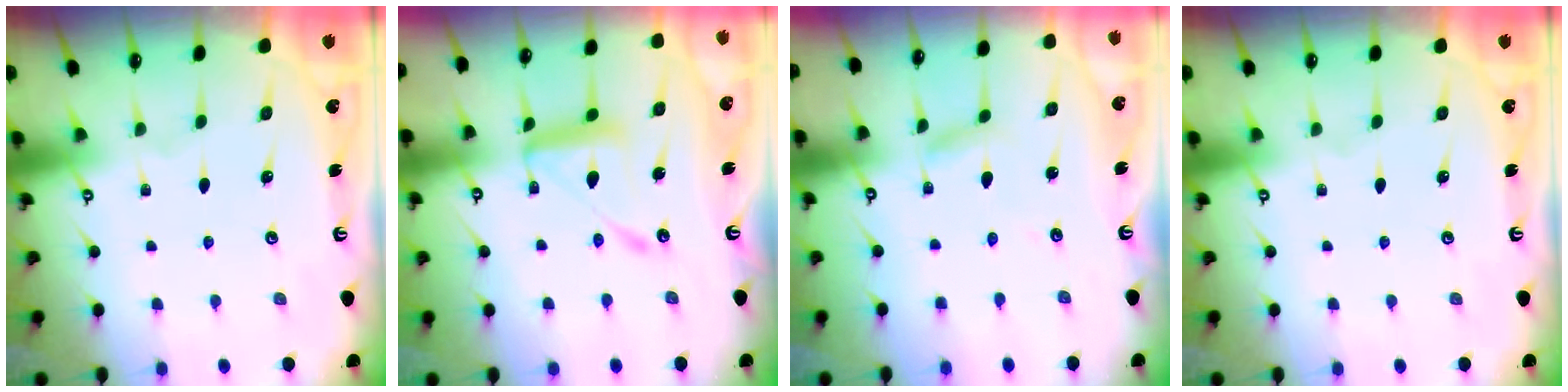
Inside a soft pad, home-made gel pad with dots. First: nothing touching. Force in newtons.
{"total": 14.2, "press": 14.2, "slide": 1.2}
{"total": 2.8, "press": 2.8, "slide": 0.1}
{"total": 0.0}